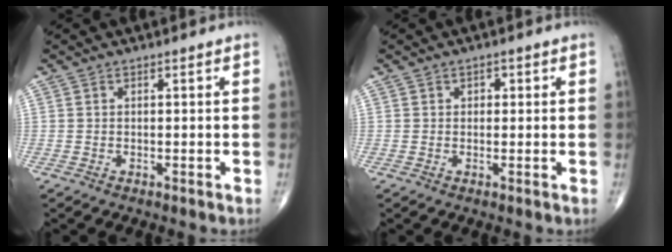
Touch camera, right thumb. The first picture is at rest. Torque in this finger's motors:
{"motor_torque": [-0.05, -0.19, -0.34, -0.23, 0.02]}